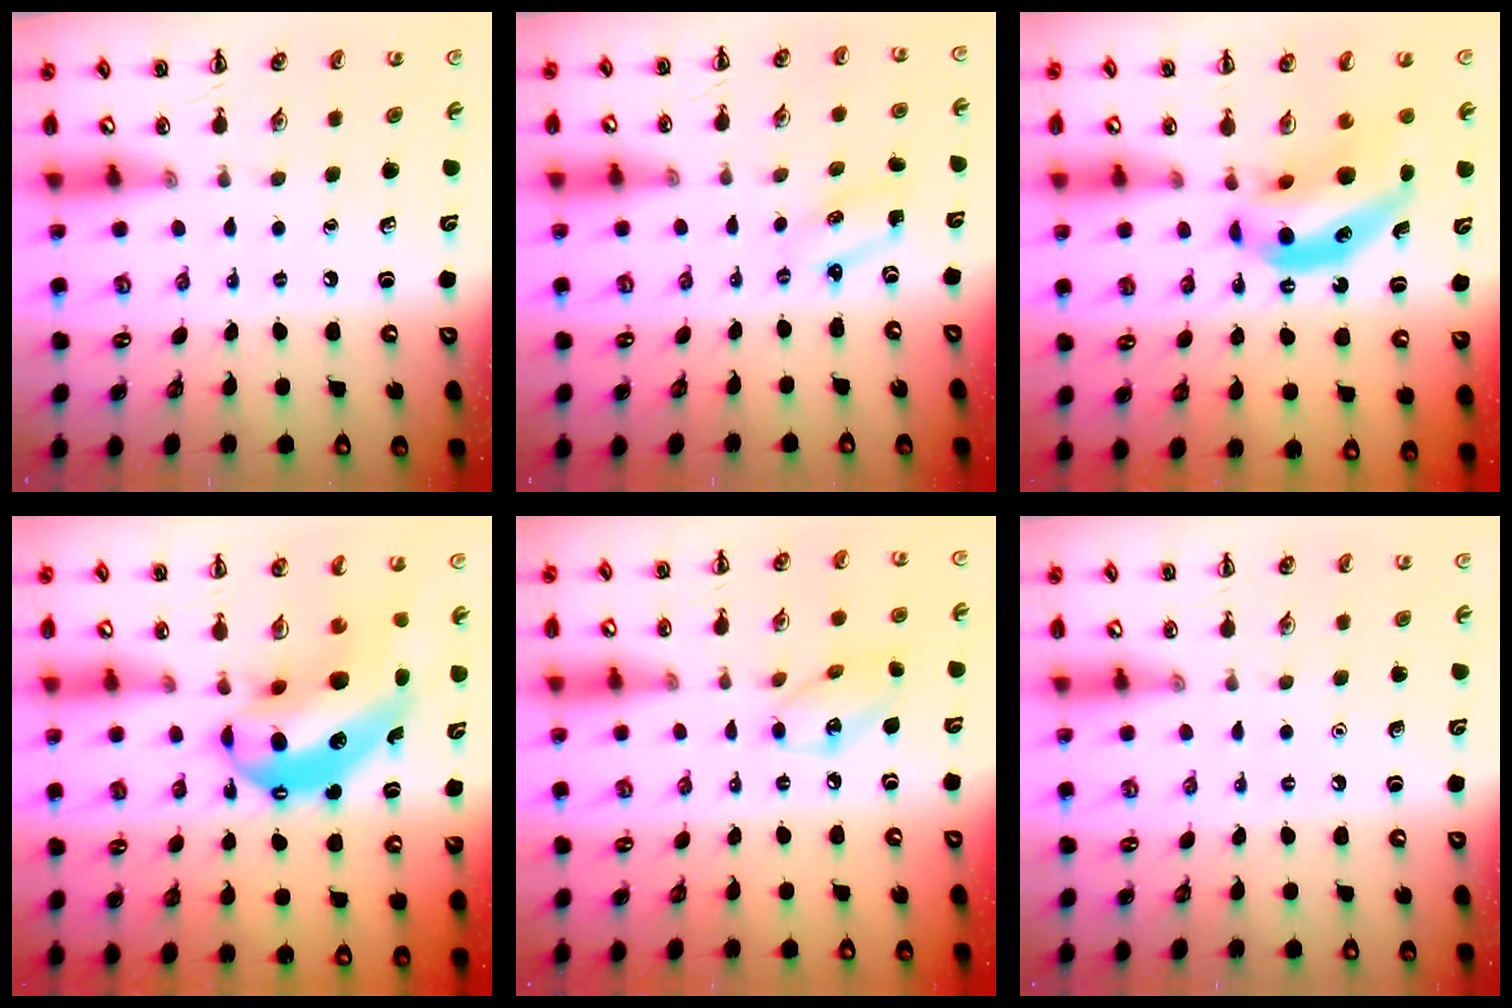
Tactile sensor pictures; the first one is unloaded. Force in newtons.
{"total": 2.3, "press": 2.3, "slide": 0.6}
{"total": 10.6, "press": 10.3, "slide": 2.5}
{"total": 12.0, "press": 11.6, "slide": 3.1}
{"total": 8.8, "press": 8.8, "slide": 0.5}
{"total": 1.6, "press": 1.6, "slide": 0.1}